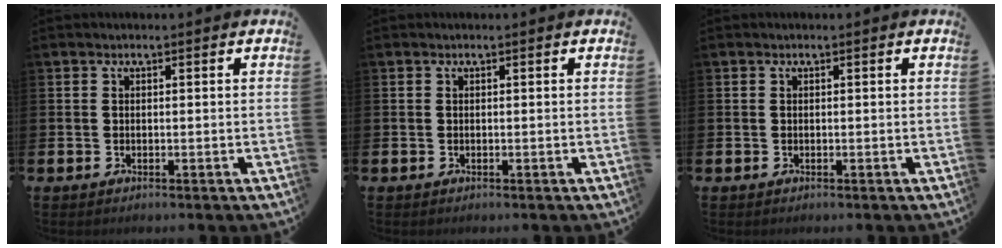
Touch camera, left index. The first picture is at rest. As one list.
[{"total": 0.0}, {"total": 0.0}]